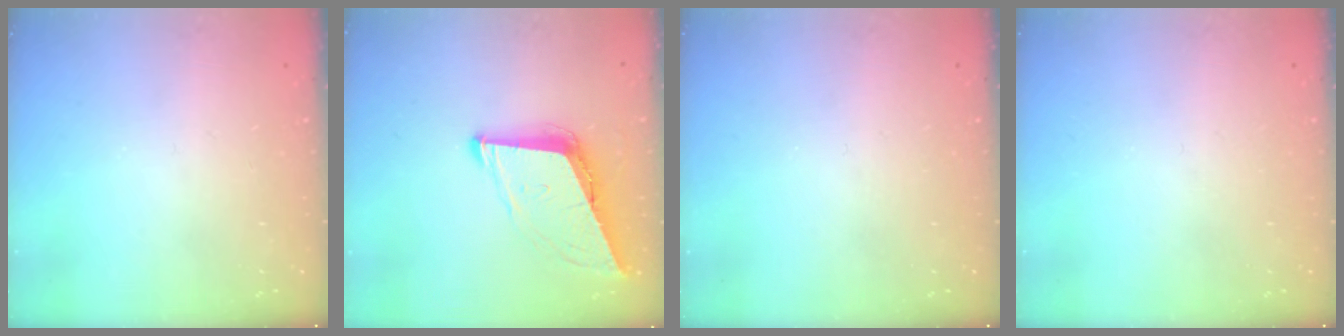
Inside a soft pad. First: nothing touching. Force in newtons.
{"total": 9.3, "press": 8.7, "slide": 3.2}
{"total": 0.0}
{"total": 0.0}